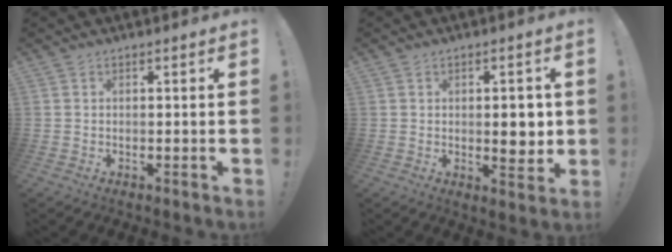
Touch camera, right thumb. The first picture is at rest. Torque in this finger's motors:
{"motor_torque": [0.60, 1.65, 0.75, -0.60, 0.27]}